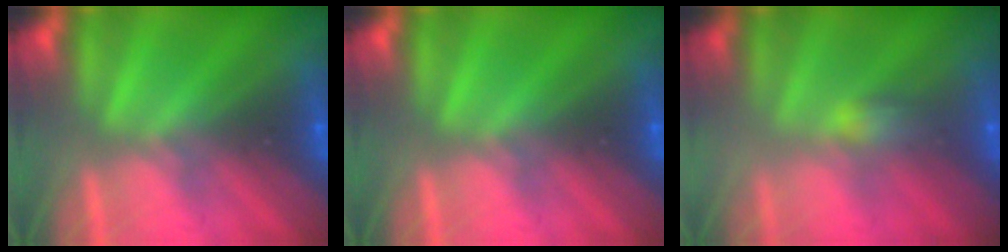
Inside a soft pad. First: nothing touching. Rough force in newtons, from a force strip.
{"total": 0.0}
{"total": 2.2}